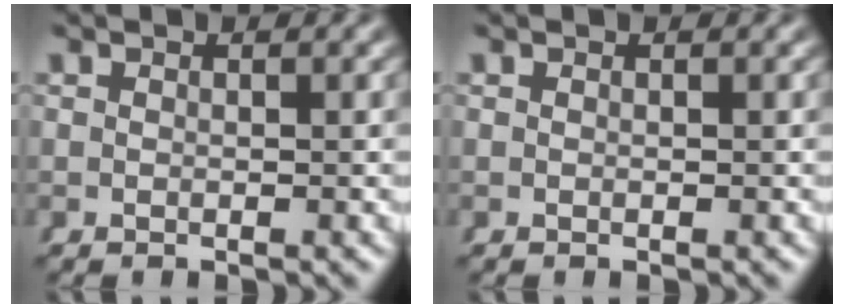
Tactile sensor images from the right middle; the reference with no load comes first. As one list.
[{"total": 0.0}]